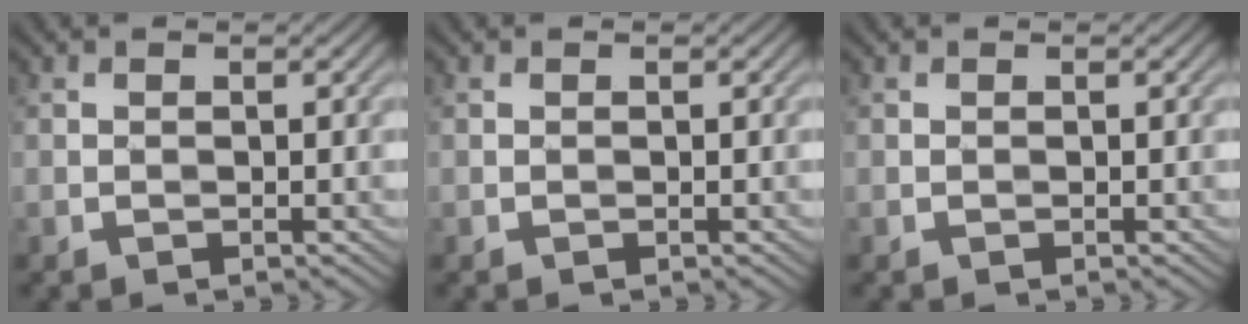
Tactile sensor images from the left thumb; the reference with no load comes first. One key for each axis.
{"total": 0.0}
{"total": 0.0}